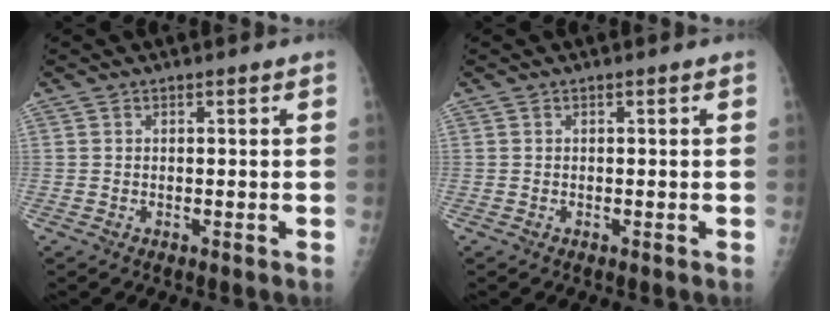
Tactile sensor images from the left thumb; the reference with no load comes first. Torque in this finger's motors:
{"motor_torque": [-0.01, 0.01, -0.07, -0.04, 0.00]}